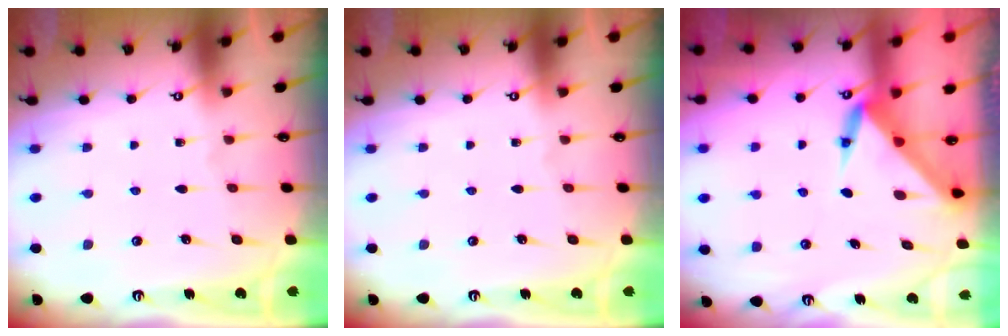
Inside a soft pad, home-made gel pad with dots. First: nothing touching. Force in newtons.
{"total": 0.0}
{"total": 3.5, "press": 3.5, "slide": 0.1}